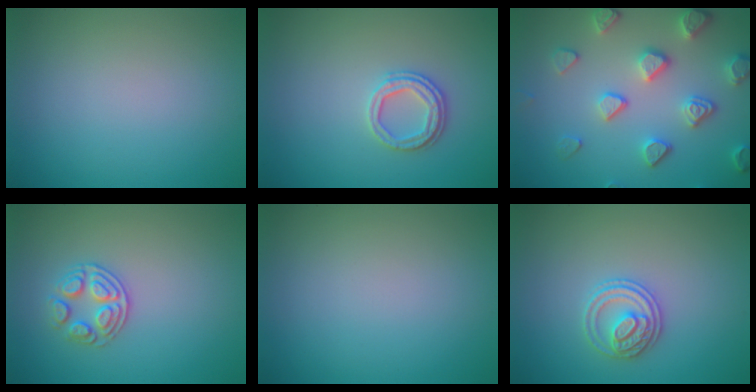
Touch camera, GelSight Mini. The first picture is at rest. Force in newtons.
{"total": 2.5, "press": 2.3, "slide": 0.9}
{"total": 4.3, "press": 4.2, "slide": 1.1}
{"total": 2.7, "press": 2.4, "slide": 1.1}
{"total": 0.0}
{"total": 2.7, "press": 2.7, "slide": 0.6}